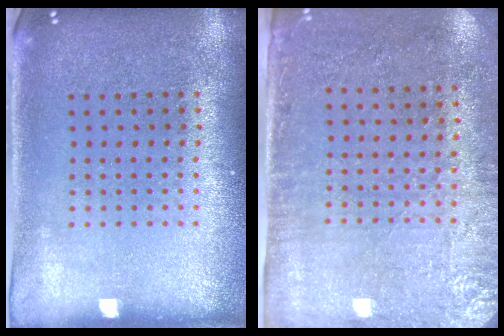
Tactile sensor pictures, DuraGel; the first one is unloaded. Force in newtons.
{"total": 2.8, "press": 2.3, "slide": 1.5}